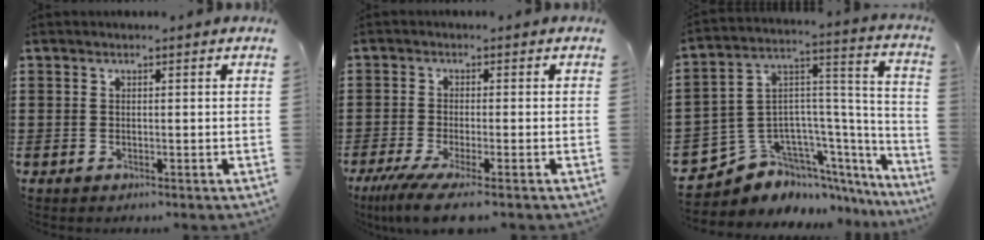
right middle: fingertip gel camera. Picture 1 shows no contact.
{"total": 4.5, "force": [-3.2, -0.1, 3.2], "torque": [-0.075, -0.022, -0.061]}
{"total": 7.2, "force": [-5.1, 4.9, 0.9], "torque": [-0.039, -0.011, -0.098]}